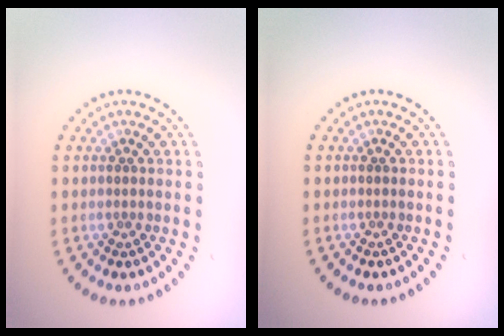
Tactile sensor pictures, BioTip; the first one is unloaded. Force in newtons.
{"total": 0.0}